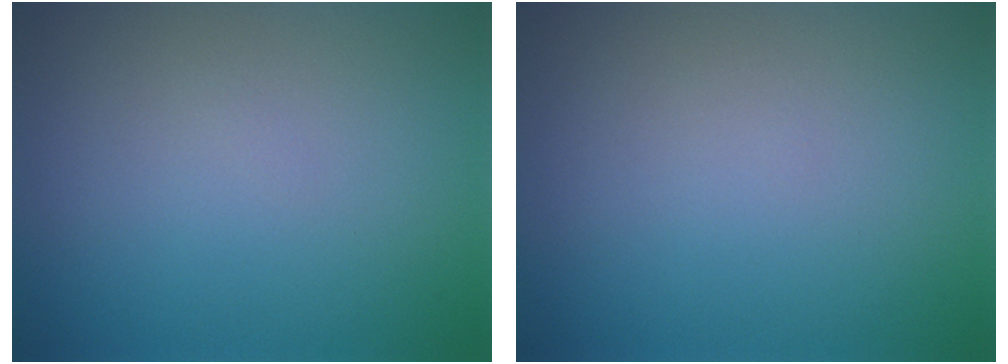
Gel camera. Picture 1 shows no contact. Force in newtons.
{"total": 0.0}